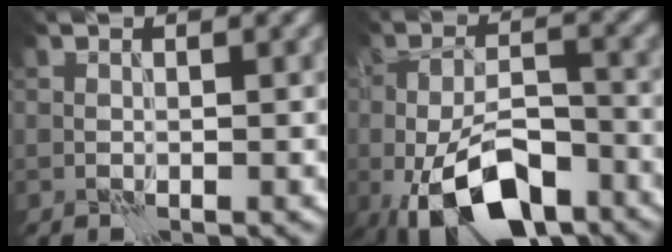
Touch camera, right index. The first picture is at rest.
{"total": 10.4, "force": [-5.5, 4.7, 7.5], "torque": [-0.142, -0.007, -0.097]}